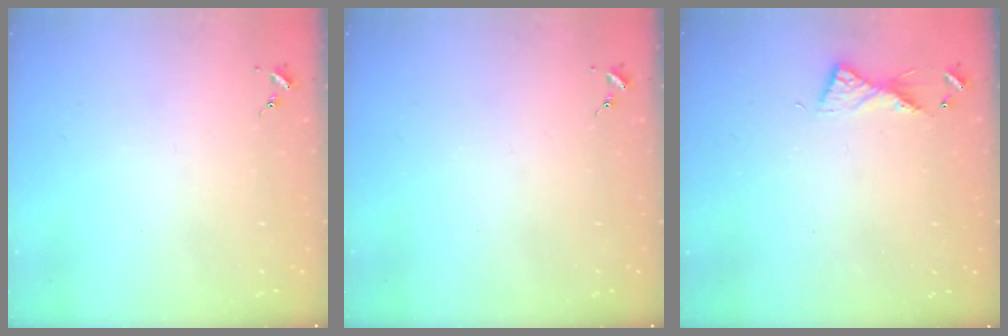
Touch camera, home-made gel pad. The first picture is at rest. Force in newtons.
{"total": 0.0}
{"total": 6.4, "press": 6.4, "slide": 0.6}